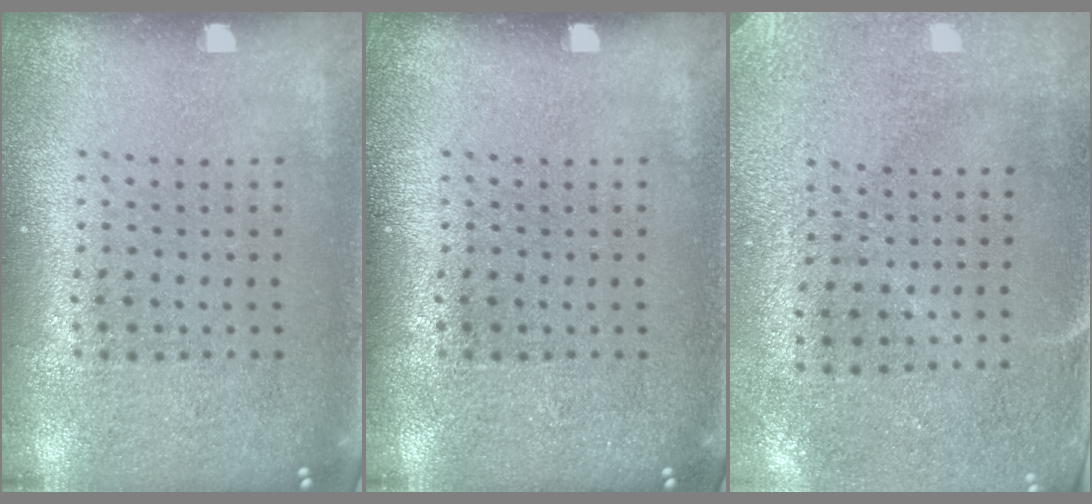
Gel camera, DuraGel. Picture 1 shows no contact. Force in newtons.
{"total": 0.0}
{"total": 2.9, "press": 2.4, "slide": 1.6}